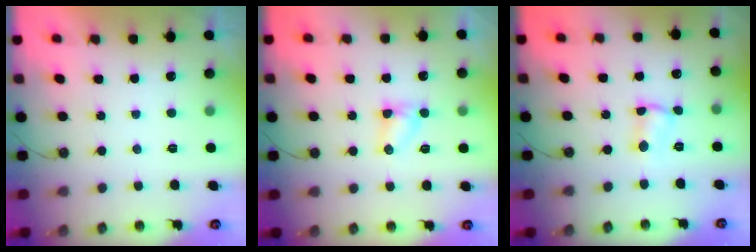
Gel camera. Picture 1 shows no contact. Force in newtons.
{"total": 4.2, "press": 4.2, "slide": 0.5}
{"total": 2.5, "press": 2.5, "slide": 0.5}